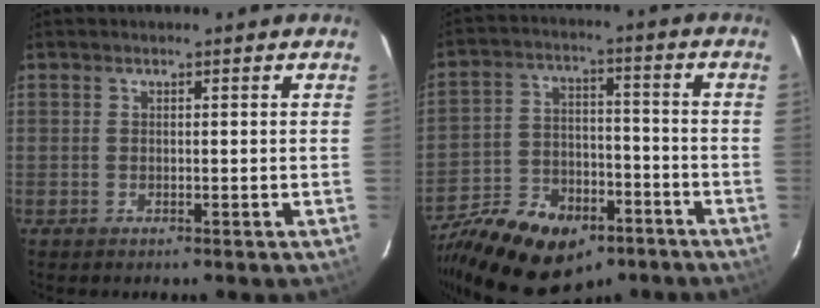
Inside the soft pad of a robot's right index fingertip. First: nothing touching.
{"total": 20.2, "force": [-12.6, 11.6, 10.7], "torque": [-0.233, -0.003, -0.193]}